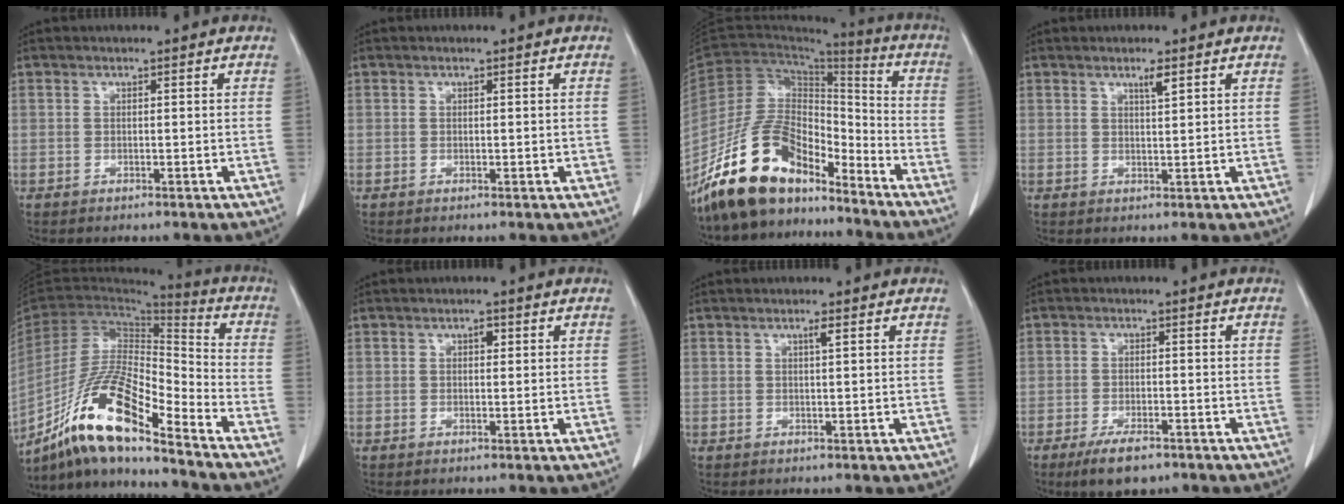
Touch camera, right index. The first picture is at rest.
{"total": 0.9, "force": [0.0, 0.5, 0.7], "torque": [-0.009, 0.000, 0.001]}
{"total": 14.3, "force": [-11.6, 6.7, 5.1], "torque": [-0.092, 0.042, -0.213]}
{"total": 1.9, "force": [1.2, 0.0, 1.5], "torque": [-0.029, -0.002, 0.022]}
{"total": 17.2, "force": [-12.3, 2.2, 11.8], "torque": [-0.225, -0.008, -0.224]}
{"total": 1.3, "force": [0.5, 0.6, 1.0], "torque": [-0.013, 0.002, 0.006]}
{"total": 1.1, "force": [0.5, -0.1, 0.9], "torque": [-0.018, 0.000, 0.010]}
{"total": 5.7, "force": [-4.0, 2.0, 3.5], "torque": [-0.063, -0.005, -0.063]}